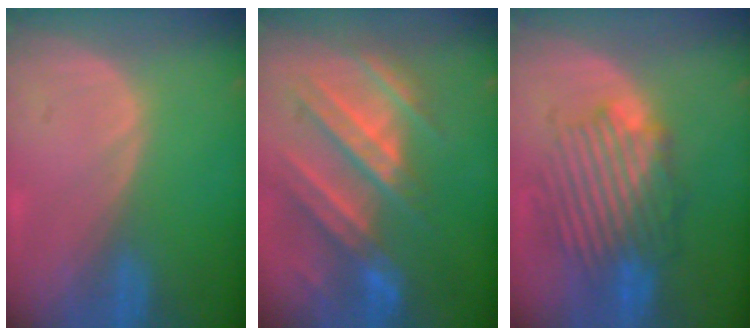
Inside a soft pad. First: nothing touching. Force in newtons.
{"total": 10.2, "press": 9.5, "slide": 3.8}
{"total": 8.9, "press": 8.8, "slide": 1.4}